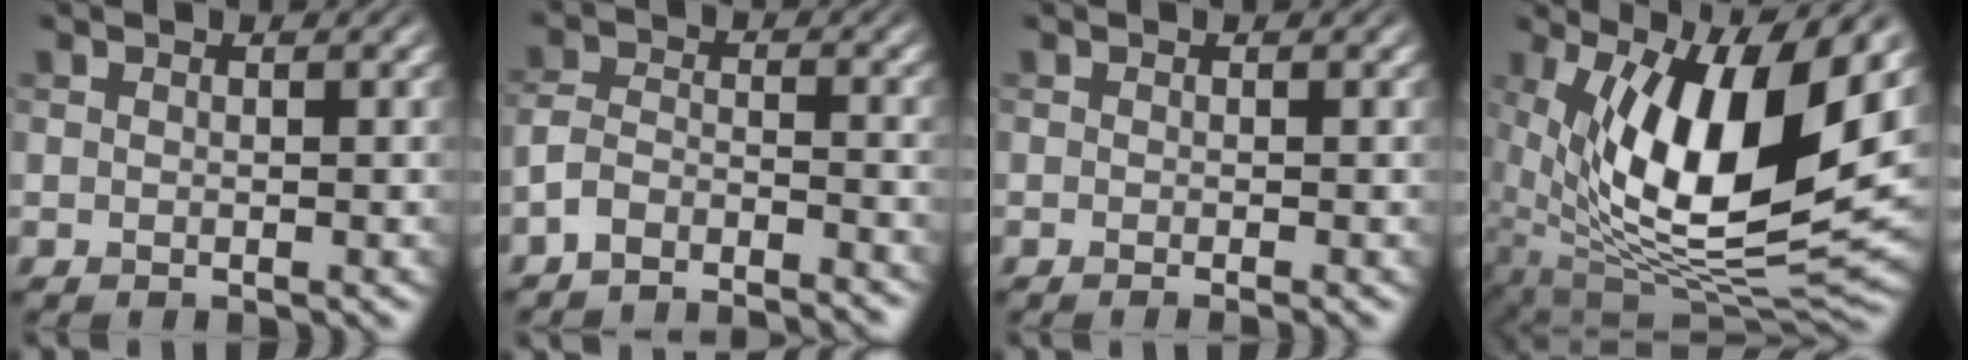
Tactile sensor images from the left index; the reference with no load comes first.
{"total": 4.7, "force": [-4.3, 1.0, 1.6], "torque": [-0.031, -0.001, -0.083]}
{"total": 1.3, "force": [-0.4, 0.4, 1.2], "torque": [-0.008, -0.007, -0.010]}
{"total": 14.9, "force": [3.5, 5.7, 13.4], "torque": [-0.231, -0.014, 0.063]}